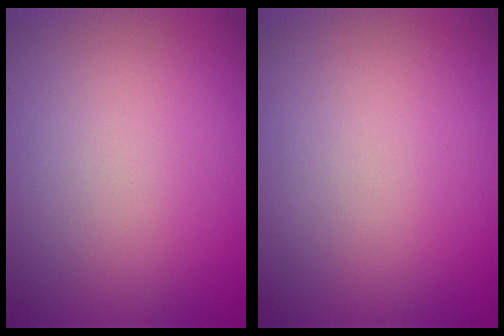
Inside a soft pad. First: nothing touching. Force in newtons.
{"total": 0.0}